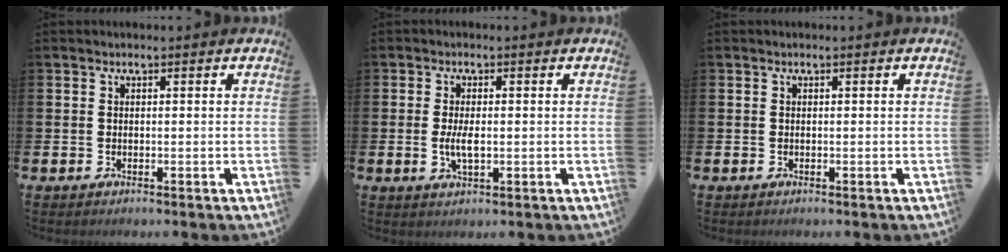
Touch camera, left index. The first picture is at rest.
{"total": 3.1, "force": [-0.2, 1.3, 2.8], "torque": [-0.056, -0.001, -0.008]}
{"total": 0.0}